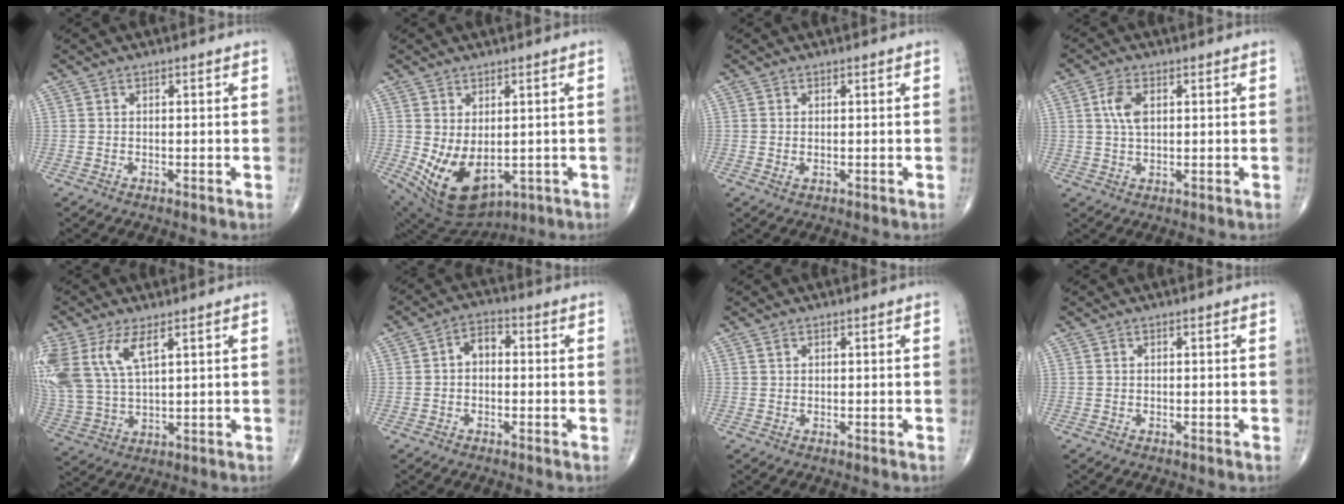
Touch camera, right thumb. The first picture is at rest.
{"total": 12.0, "force": [-1.8, 7.2, 9.4], "torque": [-0.159, -0.008, 0.003]}
{"total": 0.9, "force": [-0.1, 0.5, 0.7], "torque": [-0.013, 0.000, 0.001]}
{"total": 4.9, "force": [1.3, 2.6, 3.9], "torque": [-0.083, 0.000, 0.024]}
{"total": 15.1, "force": [6.4, 7.2, 11.7], "torque": [-0.277, -0.010, 0.134]}
{"total": 4.2, "force": [-0.1, 2.9, 3.1], "torque": [-0.037, 0.019, -0.014]}
{"total": 0.6, "force": [0.4, 0.4, 0.3], "torque": [-0.005, 0.001, 0.008]}
{"total": 0.0}